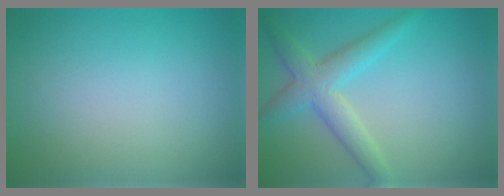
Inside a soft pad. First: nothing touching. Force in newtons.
{"total": 3.8, "press": 3.8, "slide": 0.2}